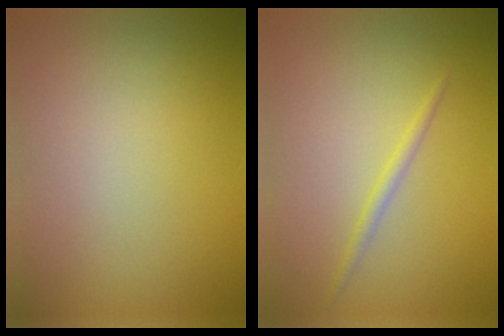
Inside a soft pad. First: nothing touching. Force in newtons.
{"total": 1.0, "press": 1.0, "slide": 0.1}